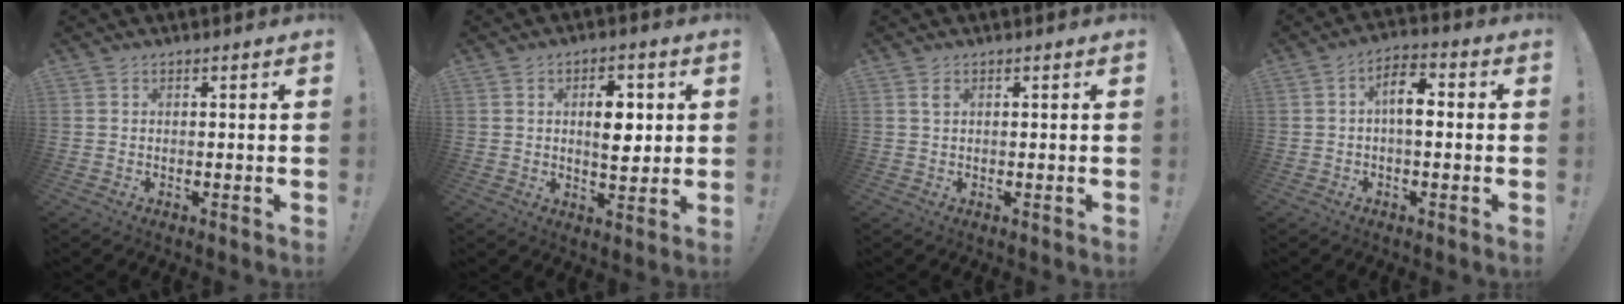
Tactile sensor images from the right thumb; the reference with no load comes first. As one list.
[{"total": 7.8, "force": [1.5, 4.5, 6.3], "torque": [-0.074, -0.005, 0.018]}, {"total": 1.0, "force": [0.5, 0.5, 0.8], "torque": [-0.014, 0.000, 0.008]}, {"total": 7.2, "force": [0.2, 3.8, 6.1], "torque": [-0.086, 0.006, 0.001]}]